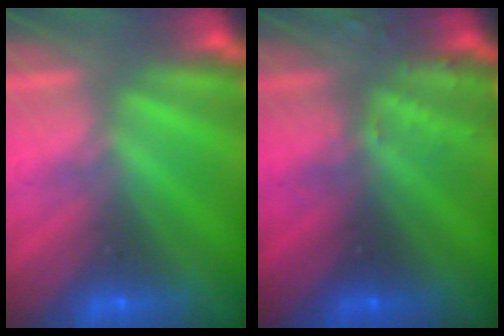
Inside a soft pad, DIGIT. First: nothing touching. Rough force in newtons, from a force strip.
{"total": 3.2}